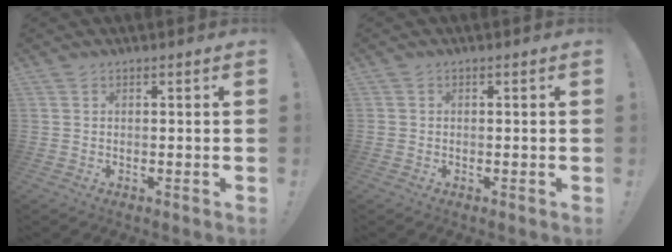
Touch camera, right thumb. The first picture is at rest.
{"total": 0.7, "force": [-0.4, 0.4, 0.2], "torque": [-0.005, 0.003, -0.008]}